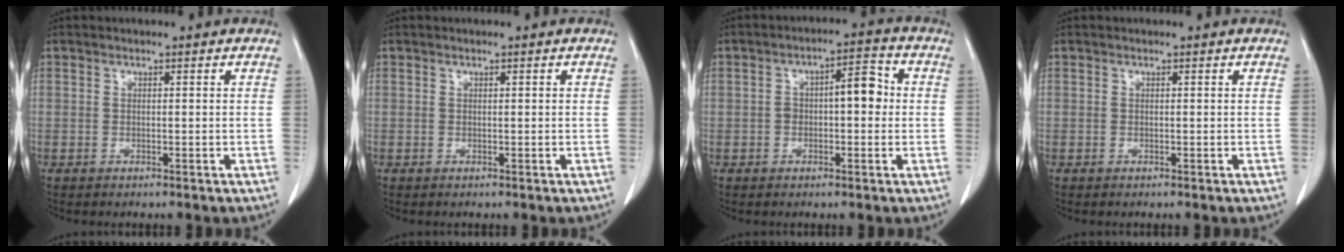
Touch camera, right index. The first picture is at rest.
{"total": 0.0}
{"total": 6.1, "force": [0.2, 2.4, 5.6], "torque": [-0.087, 0.032, 0.001]}
{"total": 0.0}